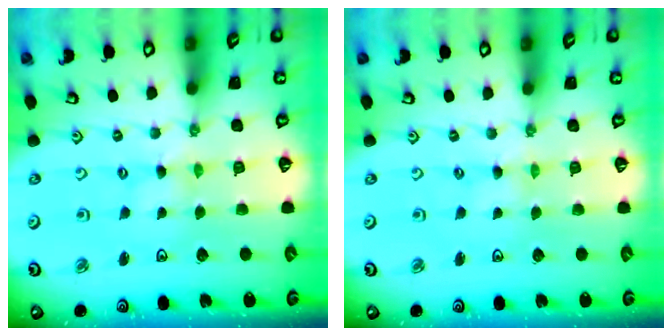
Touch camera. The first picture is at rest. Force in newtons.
{"total": 0.0}